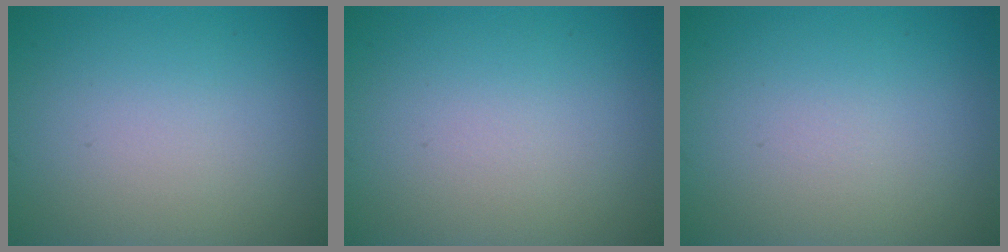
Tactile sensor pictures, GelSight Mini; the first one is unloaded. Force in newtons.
{"total": 0.0}
{"total": 0.0}